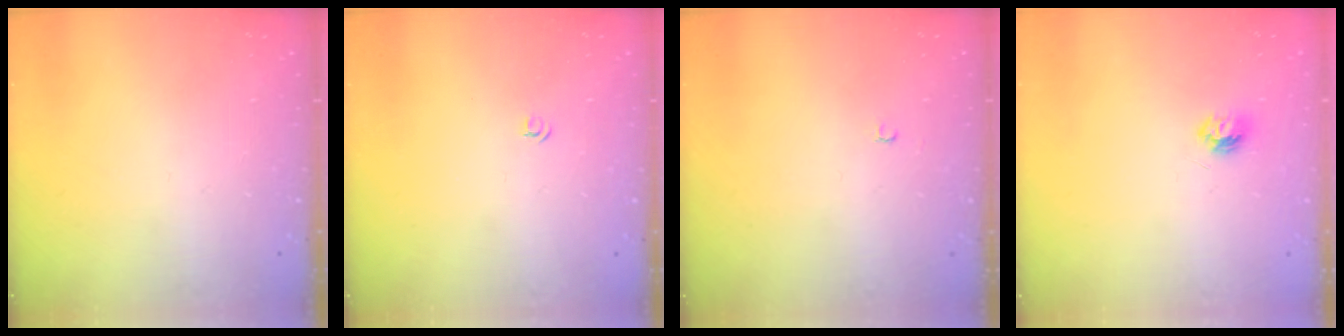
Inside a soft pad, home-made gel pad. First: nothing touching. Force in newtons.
{"total": 3.2, "press": 3.2, "slide": 0.4}
{"total": 2.1, "press": 2.1, "slide": 0.2}
{"total": 5.7, "press": 5.6, "slide": 0.7}